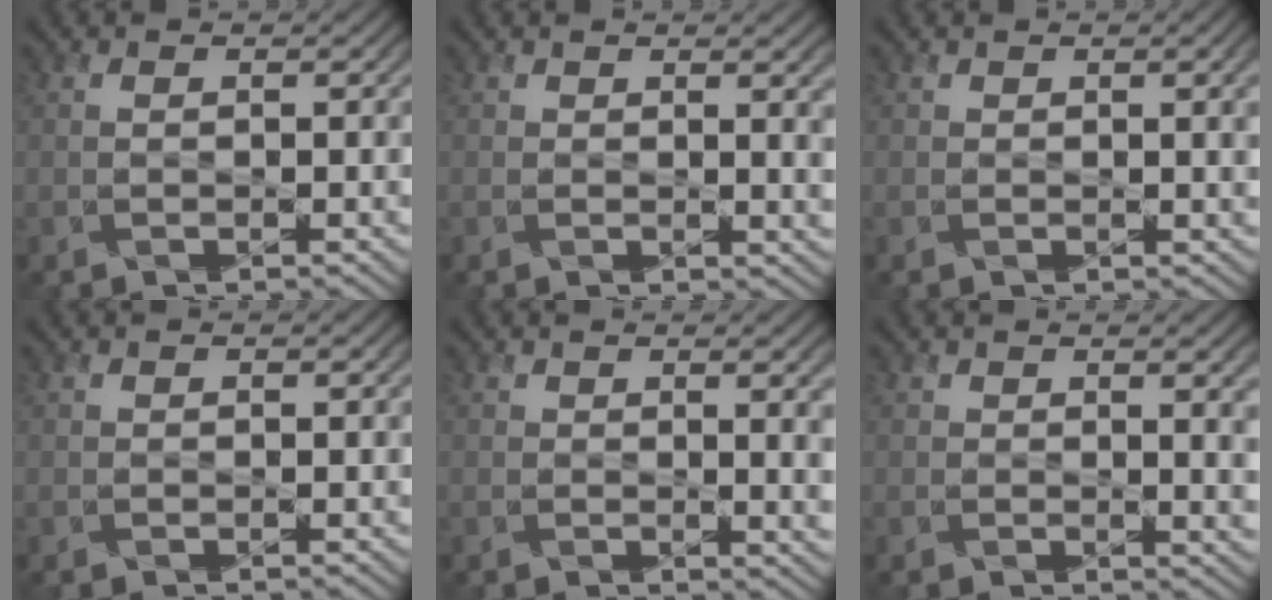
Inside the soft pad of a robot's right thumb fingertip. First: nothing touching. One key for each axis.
{"total": 2.0, "fx": 0.4, "fy": 0.6, "fz": 1.9, "tx": -0.023, "ty": -0.002, "tz": 0.014}
{"total": 1.8, "fx": 0.2, "fy": 0.7, "fz": 1.6, "tx": -0.020, "ty": -0.003, "tz": 0.008}
{"total": 0.0}
{"total": 3.9, "fx": 0.3, "fy": 1.5, "fz": 3.6, "tx": -0.032, "ty": 0.000, "tz": 0.012}
{"total": 3.3, "fx": 0.5, "fy": 1.2, "fz": 3.0, "tx": -0.028, "ty": 0.000, "tz": 0.015}